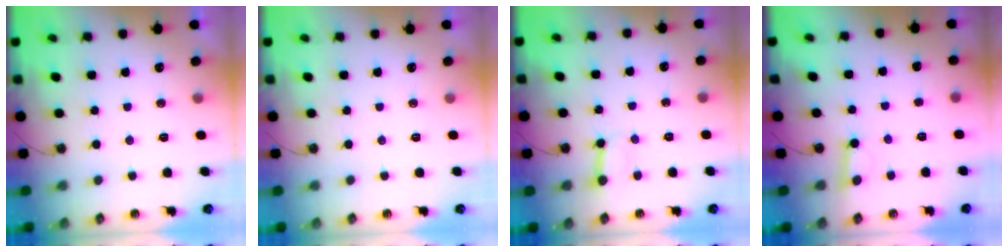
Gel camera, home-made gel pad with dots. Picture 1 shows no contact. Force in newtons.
{"total": 0.0}
{"total": 2.9, "press": 2.9, "slide": 0.2}
{"total": 2.8, "press": 2.7, "slide": 0.6}